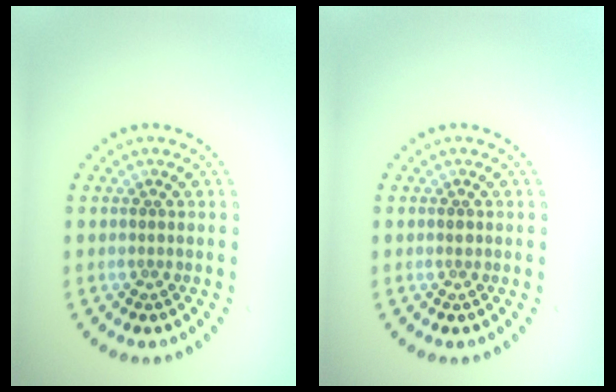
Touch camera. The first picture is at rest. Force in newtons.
{"total": 0.6, "press": 0.6, "slide": 0.0}